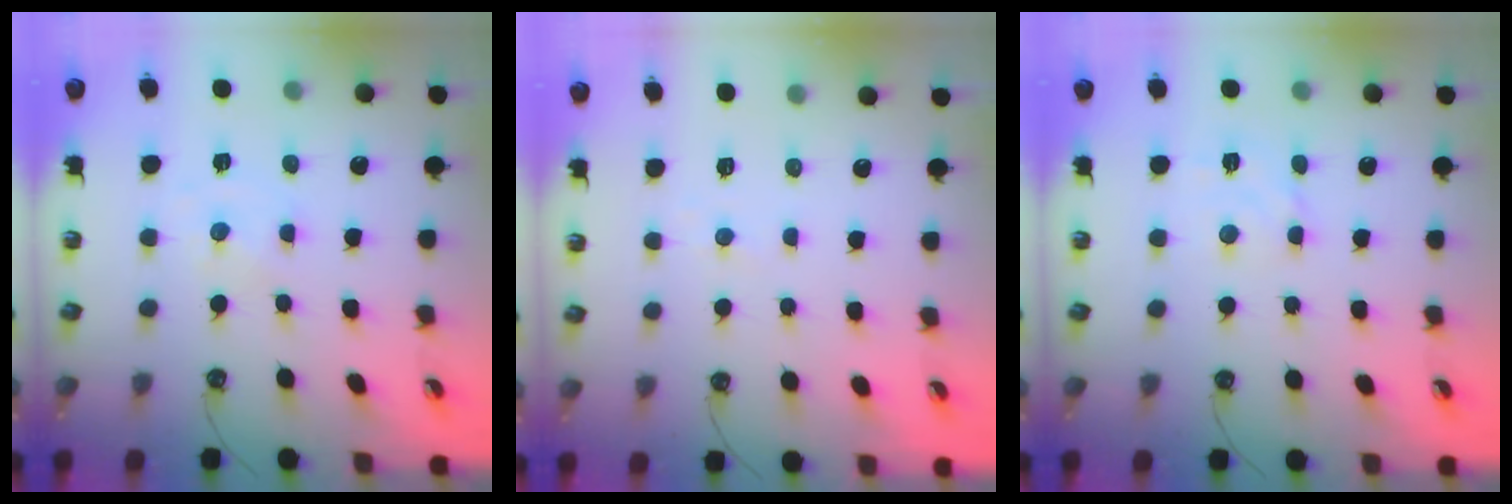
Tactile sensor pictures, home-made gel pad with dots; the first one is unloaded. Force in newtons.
{"total": 3.5, "press": 3.5, "slide": 0.5}
{"total": 2.9, "press": 2.9, "slide": 0.4}